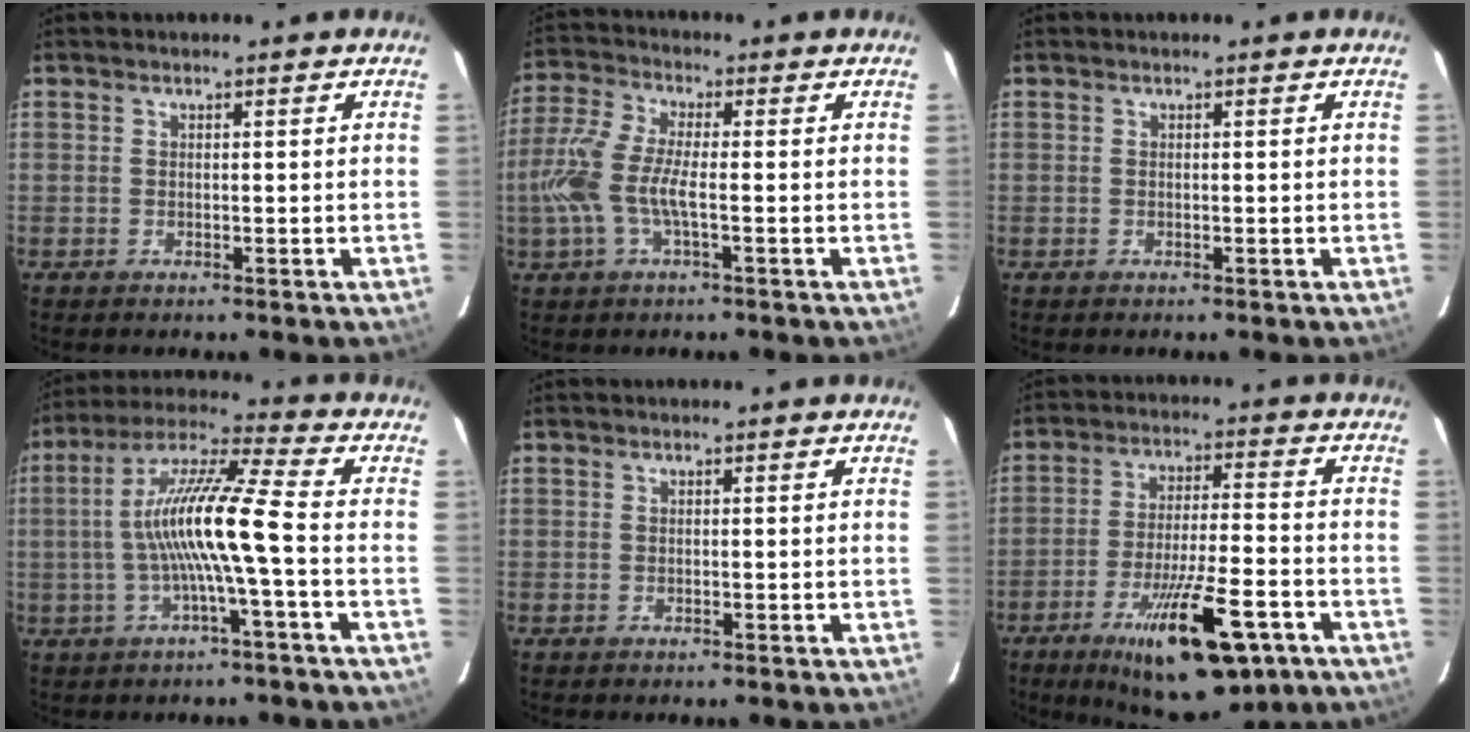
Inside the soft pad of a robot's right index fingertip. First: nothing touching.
{"total": 10.1, "force": [-2.0, 2.8, 9.5], "torque": [-0.217, -0.001, -0.039]}
{"total": 0.0}
{"total": 12.6, "force": [-1.9, -0.4, 12.5], "torque": [-0.238, 0.013, -0.036]}
{"total": 0.0}
{"total": 19.4, "force": [-11.1, 5.4, 14.9], "torque": [-0.252, -0.029, -0.164]}